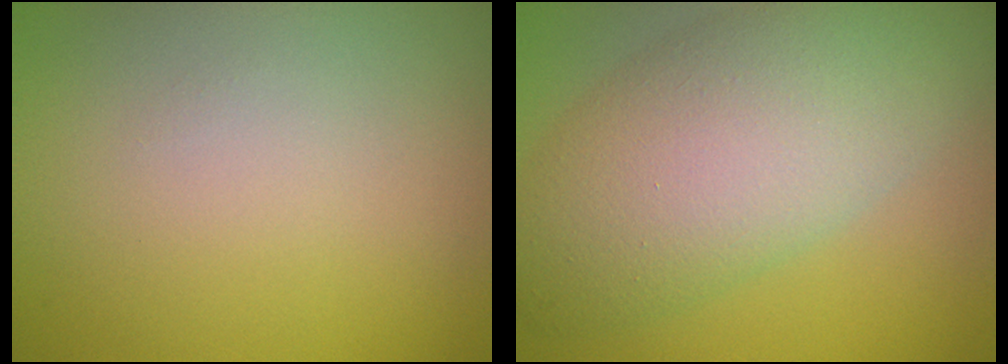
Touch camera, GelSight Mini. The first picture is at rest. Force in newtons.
{"total": 9.4, "press": 9.4, "slide": 0.4}